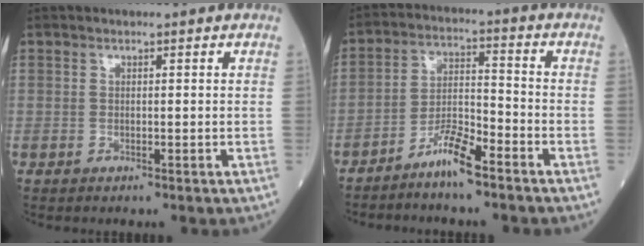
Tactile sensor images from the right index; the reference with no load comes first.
{"total": 6.3, "force": [-4.9, 0.6, 3.9], "torque": [-0.074, -0.001, -0.096]}